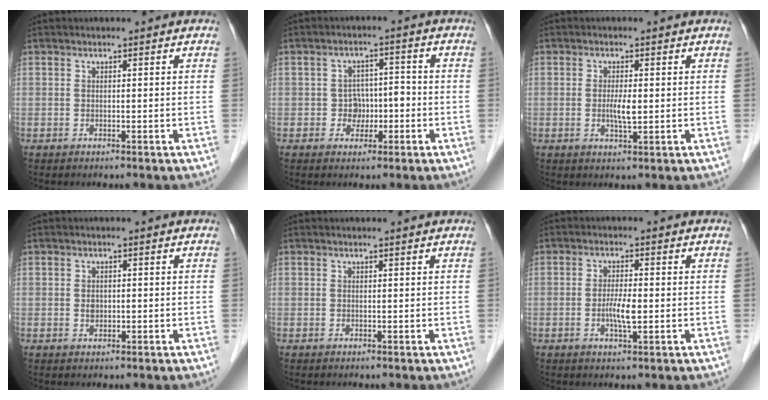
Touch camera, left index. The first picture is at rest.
{"total": 3.7, "force": [-1.2, 3.0, 1.8], "torque": [-0.023, 0.014, -0.019]}
{"total": 2.6, "force": [-0.1, 0.4, 2.6], "torque": [-0.053, -0.005, -0.001]}
{"total": 1.2, "force": [-0.1, 0.9, 0.7], "torque": [-0.015, 0.000, 0.000]}
{"total": 0.6, "force": [0.6, -0.1, 0.2], "torque": [-0.008, 0.002, 0.010]}
{"total": 3.4, "force": [-0.7, 0.5, 3.3], "torque": [-0.068, -0.005, -0.012]}